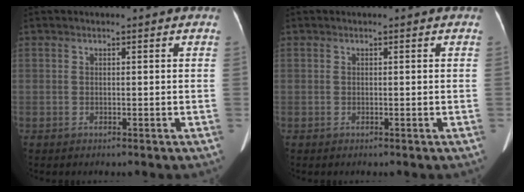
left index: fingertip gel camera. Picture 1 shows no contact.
{"total": 0.0}